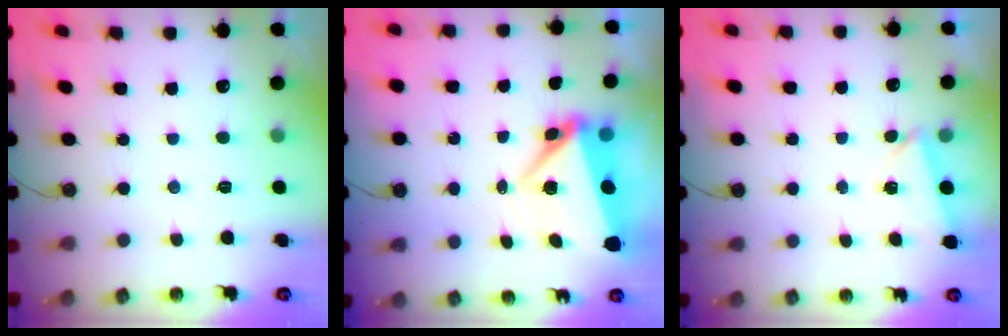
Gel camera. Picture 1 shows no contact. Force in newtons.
{"total": 7.4, "press": 7.2, "slide": 1.7}
{"total": 1.7, "press": 0.9, "slide": 1.5}